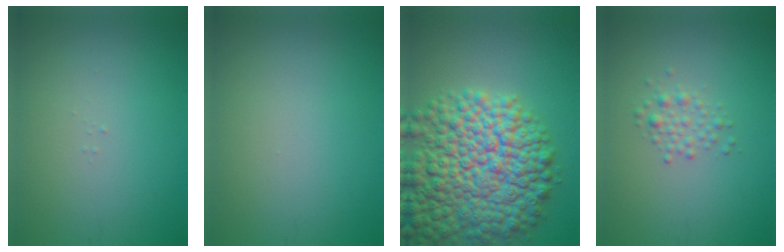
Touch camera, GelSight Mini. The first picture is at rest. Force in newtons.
{"total": 0.0}
{"total": 13.4, "press": 13.4, "slide": 0.6}
{"total": 1.6, "press": 1.6, "slide": 0.0}